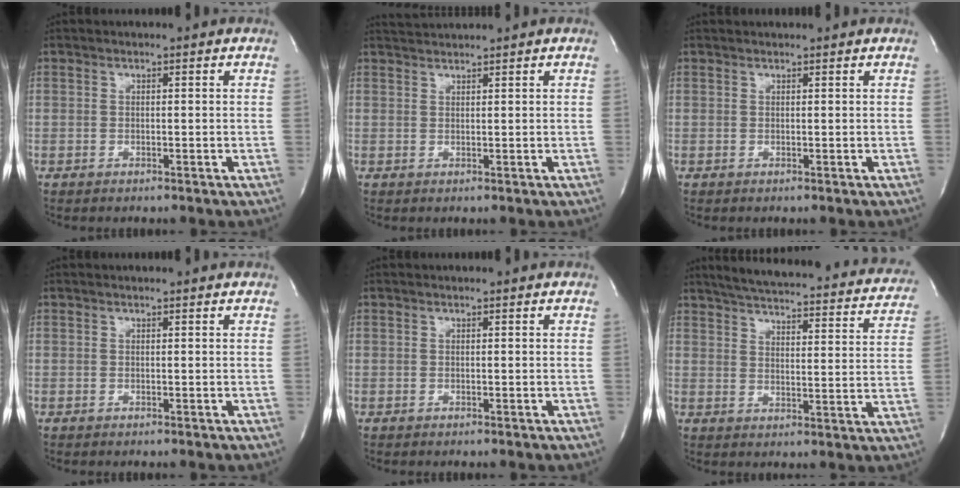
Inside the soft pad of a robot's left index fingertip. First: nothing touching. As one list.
[{"total": 2.2, "force": [2.1, -0.8, -0.1], "torque": [-0.001, 0.008, 0.048]}, {"total": 1.8, "force": [1.8, 0.0, 0.3], "torque": [-0.004, 0.019, 0.027]}, {"total": 1.0, "force": [1.0, 0.0, 0.2], "torque": [-0.008, 0.006, 0.012]}, {"total": 0.0}, {"total": 28.1, "force": [25.6, 4.9, 10.6], "torque": [-0.164, -0.047, 0.302]}]